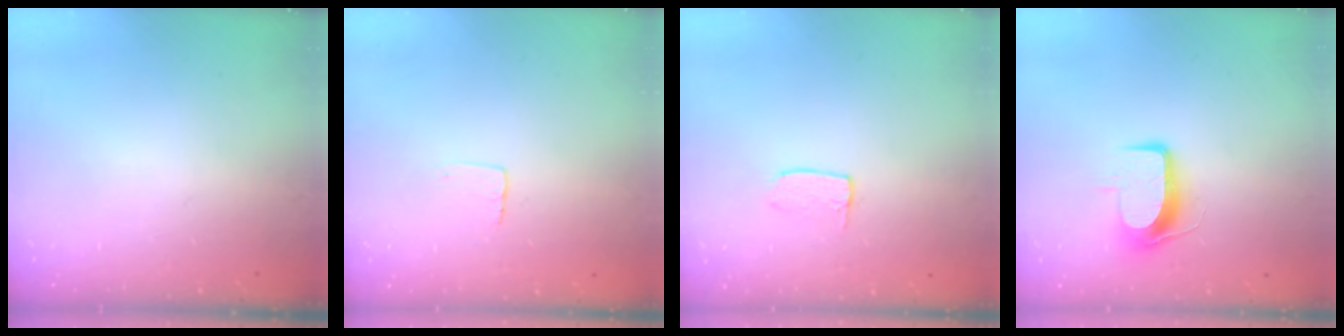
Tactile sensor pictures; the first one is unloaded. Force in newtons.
{"total": 4.3, "press": 4.3, "slide": 0.3}
{"total": 3.8, "press": 3.8, "slide": 0.2}
{"total": 8.7, "press": 8.6, "slide": 0.5}